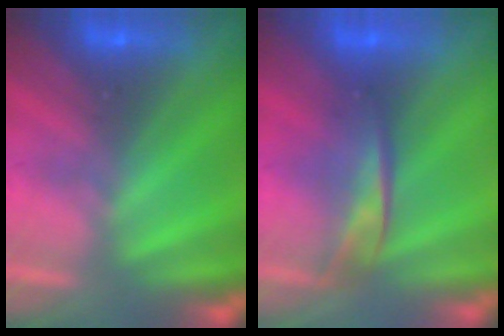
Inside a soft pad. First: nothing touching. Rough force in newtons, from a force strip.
{"total": 2.1}